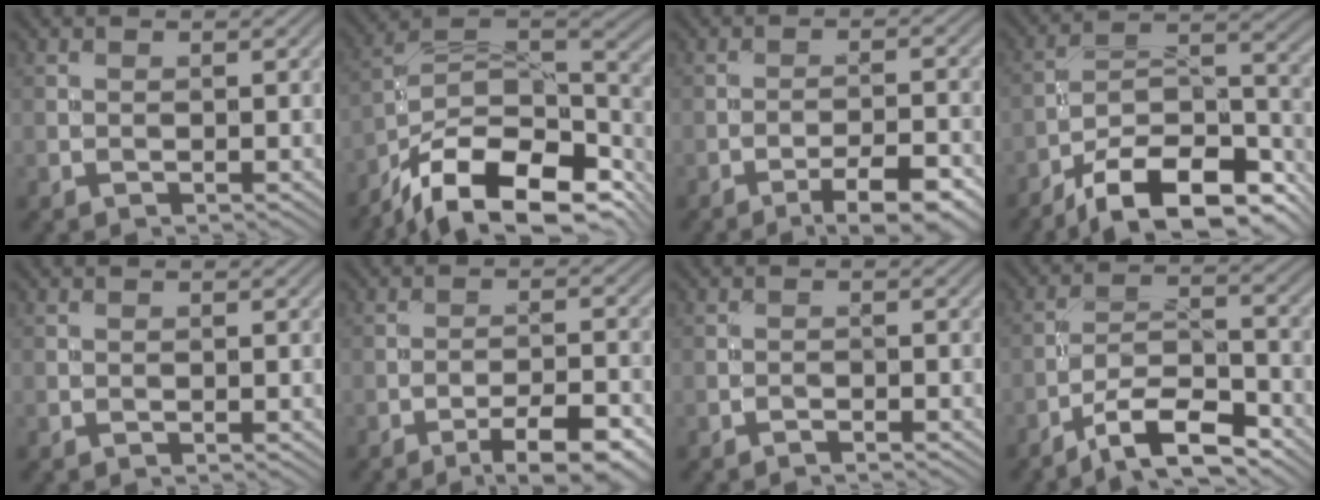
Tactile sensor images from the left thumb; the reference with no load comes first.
{"total": 16.6, "force": [-10.6, 7.4, 10.4], "torque": [-0.216, -0.025, -0.175]}
{"total": 6.4, "force": [-4.3, 1.4, 4.6], "torque": [-0.075, 0.008, -0.061]}
{"total": 16.0, "force": [-12.1, 5.7, 8.8], "torque": [-0.166, -0.016, -0.180]}
{"total": 0.0}
{"total": 7.1, "force": [-4.7, 1.6, 5.1], "torque": [-0.082, 0.009, -0.068]}
{"total": 0.6, "force": [-0.6, -0.1, 0.0], "torque": [0.000, 0.000, -0.013]}
{"total": 9.5, "force": [-7.0, 2.6, 5.8], "torque": [-0.097, 0.008, -0.136]}